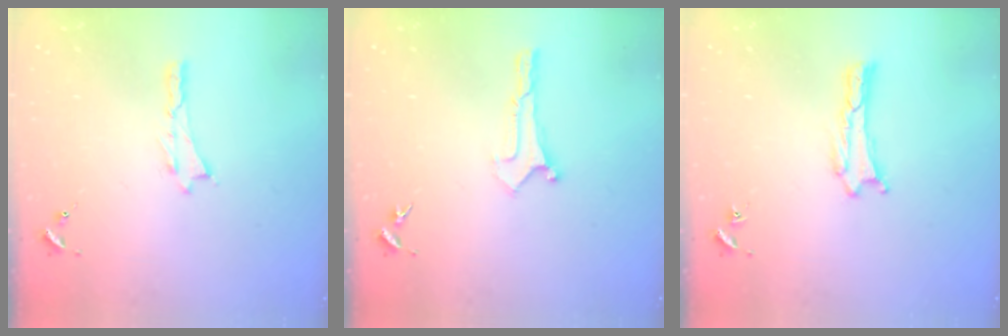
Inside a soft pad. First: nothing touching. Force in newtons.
{"total": 0.0}
{"total": 0.0}